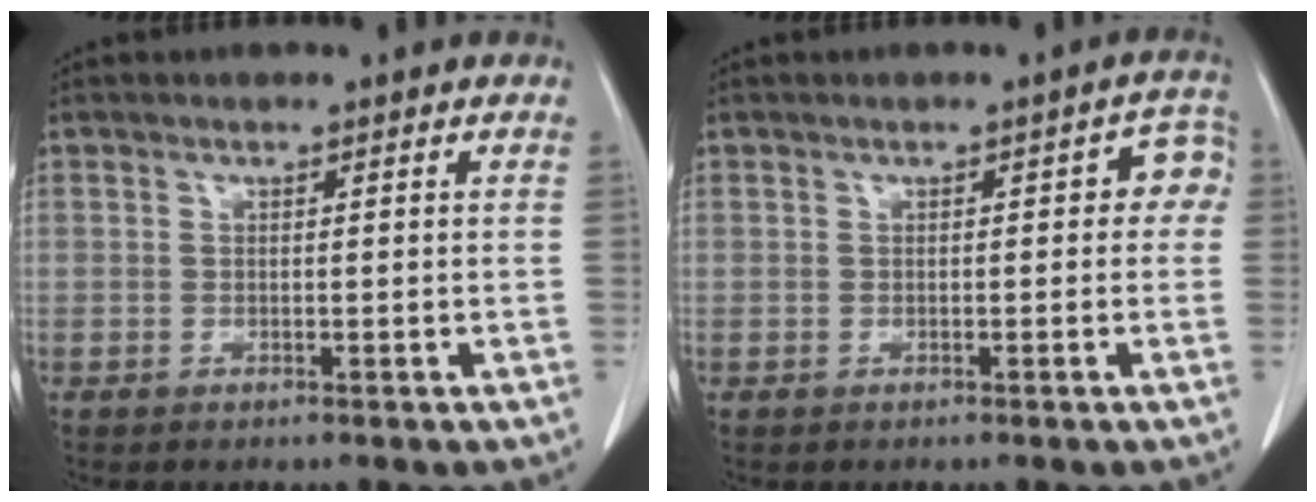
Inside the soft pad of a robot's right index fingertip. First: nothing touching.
{"total": 3.7, "force": [0.2, 1.9, 3.2], "torque": [-0.022, 0.024, -0.002]}